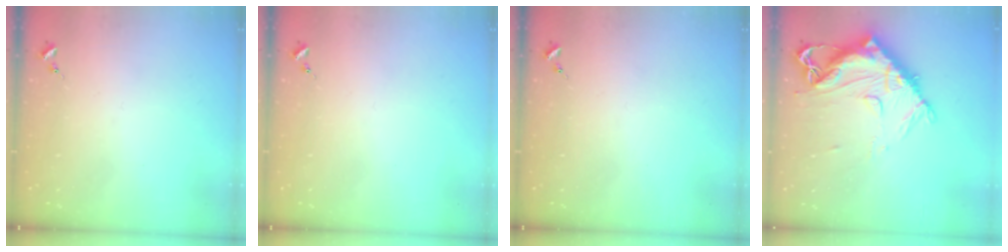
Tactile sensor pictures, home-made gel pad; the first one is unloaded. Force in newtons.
{"total": 0.0}
{"total": 0.0}
{"total": 14.6, "press": 14.5, "slide": 1.5}